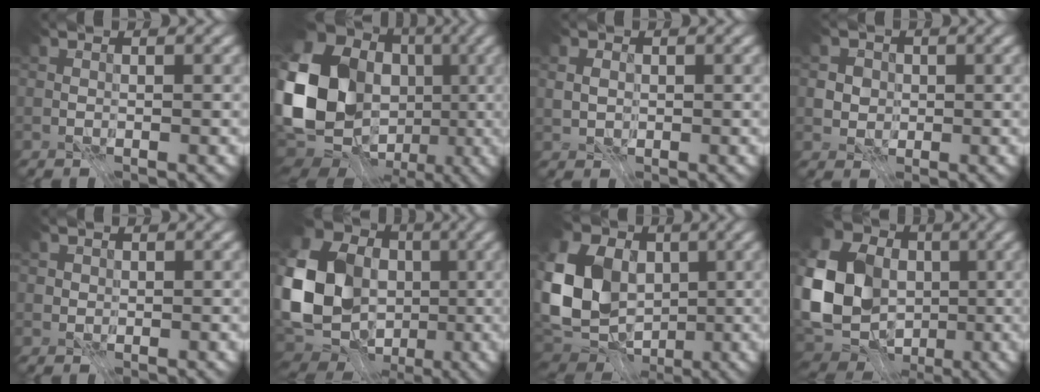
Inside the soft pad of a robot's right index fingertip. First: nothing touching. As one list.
[{"total": 17.7, "force": [-1.1, 14.5, 10.1], "torque": [-0.227, -0.009, -0.012]}, {"total": 1.7, "force": [0.0, 1.5, 1.0], "torque": [-0.023, -0.001, -0.002]}, {"total": 3.5, "force": [0.3, 3.2, 1.4], "torque": [-0.021, 0.010, -0.001]}, {"total": 0.6, "force": [0.0, 0.6, 0.0], "torque": [0.000, -0.002, 0.001]}, {"total": 16.7, "force": [-1.2, 14.2, 8.8], "torque": [-0.208, -0.015, -0.031]}, {"total": 14.2, "force": [0.2, 11.3, 8.6], "torque": [-0.202, 0.009, 0.005]}, {"total": 15.0, "force": [-1.0, 12.5, 8.3], "torque": [-0.214, -0.010, -0.011]}]